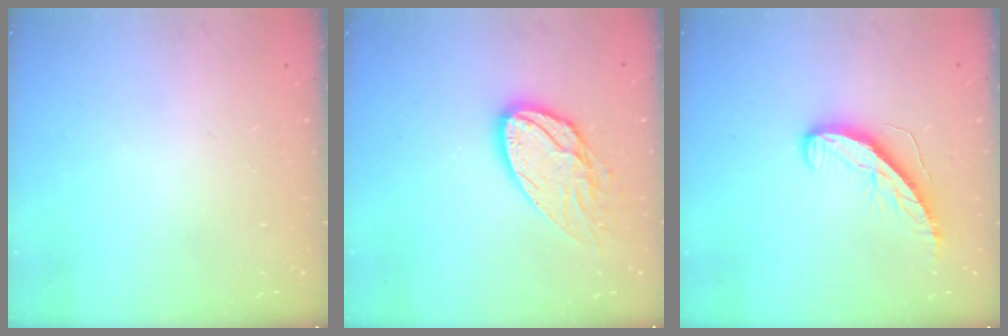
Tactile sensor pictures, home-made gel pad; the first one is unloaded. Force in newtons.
{"total": 14.6, "press": 14.5, "slide": 1.2}
{"total": 8.5, "press": 8.5, "slide": 0.1}